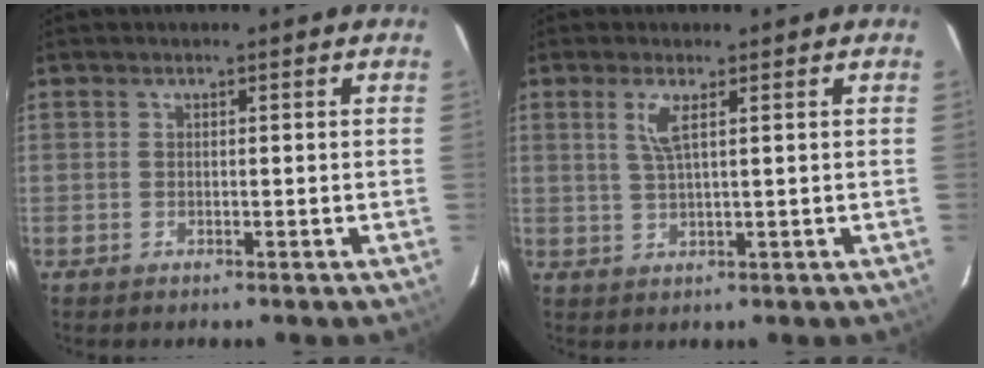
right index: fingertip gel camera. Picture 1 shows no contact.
{"total": 3.2, "force": [1.4, 0.2, 2.9], "torque": [-0.060, -0.001, 0.028]}